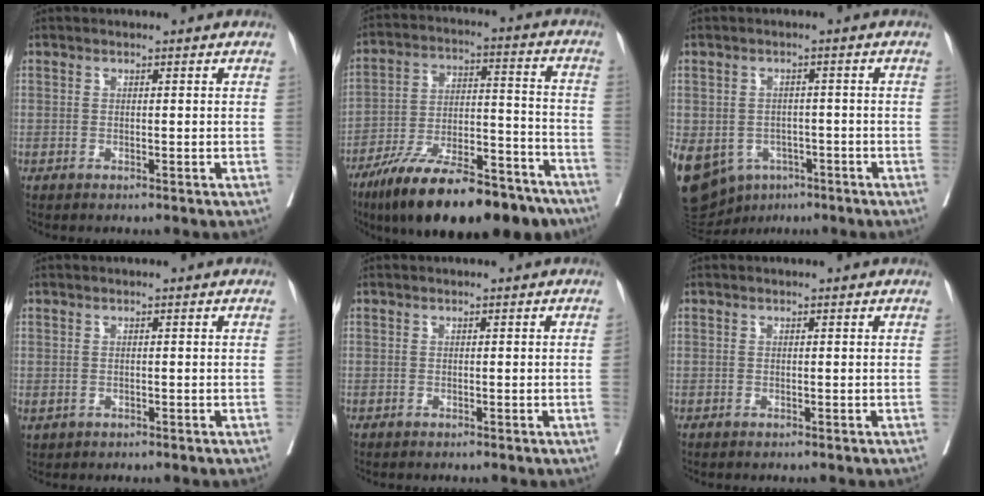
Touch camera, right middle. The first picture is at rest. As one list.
[{"total": 22.5, "force": [-16.7, 6.2, 13.8], "torque": [-0.188, 0.010, -0.270]}, {"total": 24.5, "force": [-10.6, 19.4, 10.6], "torque": [-0.353, -0.015, -0.144]}, {"total": 1.0, "force": [-0.2, 0.8, 0.6], "torque": [-0.017, 0.001, 0.006]}, {"total": 0.0}, {"total": 0.0}]